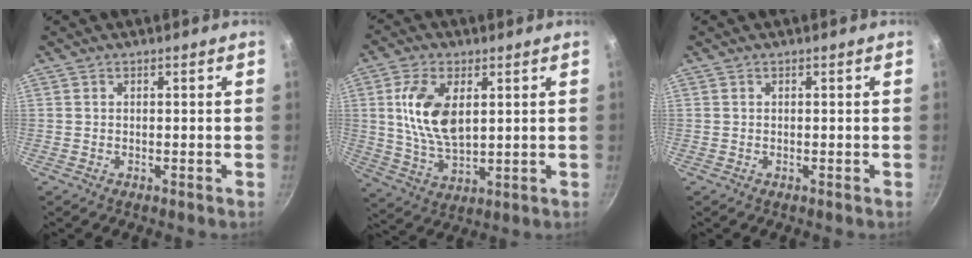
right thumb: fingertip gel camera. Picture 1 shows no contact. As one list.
[{"total": 12.0, "force": [2.9, 6.5, 9.7], "torque": [-0.180, -0.013, 0.060]}, {"total": 0.0}]